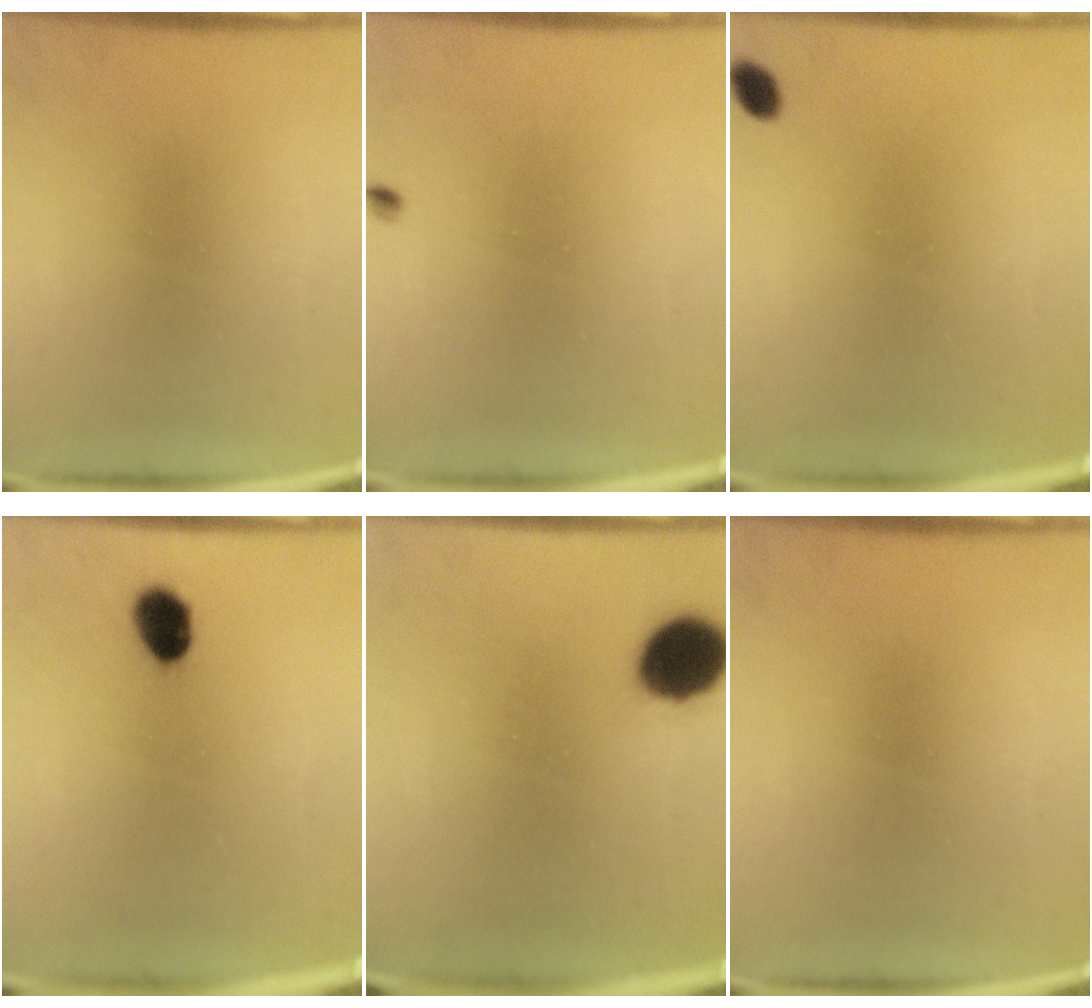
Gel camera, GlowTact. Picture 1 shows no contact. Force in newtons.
{"total": 0.6}
{"total": 1.8}
{"total": 5.1}
{"total": 10.5}
{"total": 0.0}